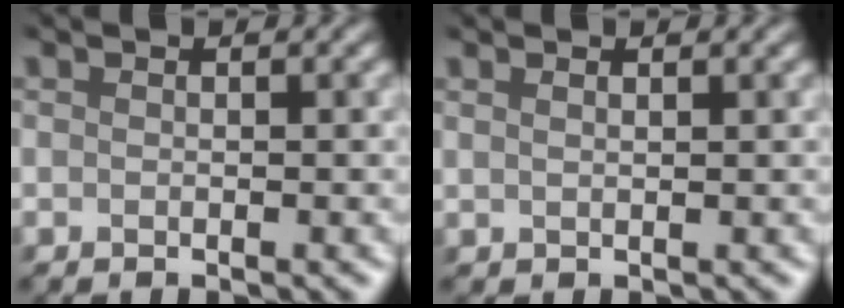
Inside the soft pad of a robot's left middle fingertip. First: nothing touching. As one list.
[{"total": 0.9, "force": [0.9, 0.0, -0.2], "torque": [0.003, 0.000, 0.014]}]